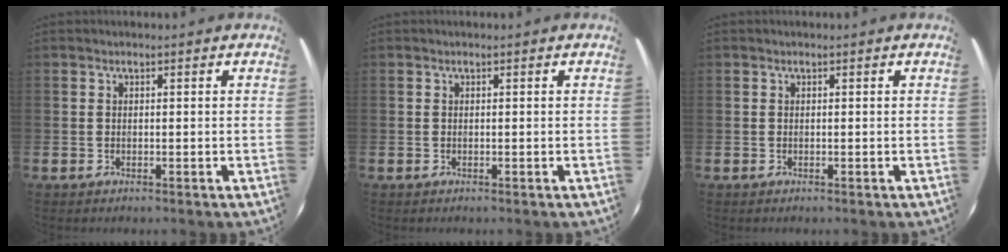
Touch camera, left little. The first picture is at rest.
{"total": 0.0}
{"total": 0.0}